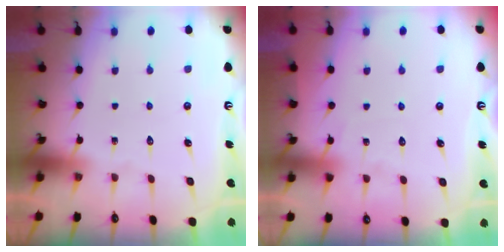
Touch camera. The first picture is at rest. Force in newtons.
{"total": 5.1, "press": 5.1, "slide": 0.6}